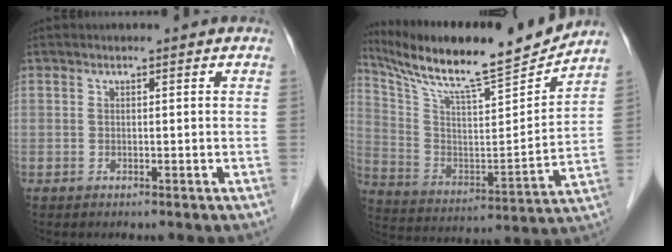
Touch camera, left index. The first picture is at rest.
{"total": 20.4, "force": [18.4, 0.1, 8.7], "torque": [-0.169, -0.027, 0.306]}